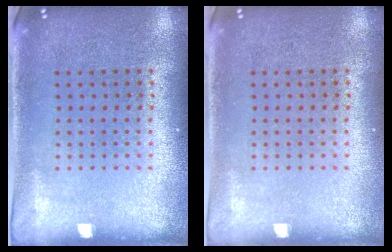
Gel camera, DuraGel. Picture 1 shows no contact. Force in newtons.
{"total": 0.0}